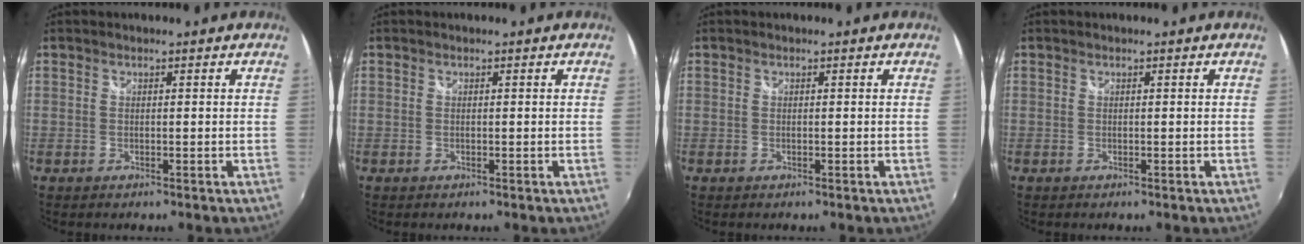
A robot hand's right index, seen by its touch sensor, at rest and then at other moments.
{"total": 0.0}
{"total": 0.0}
{"total": 0.0}